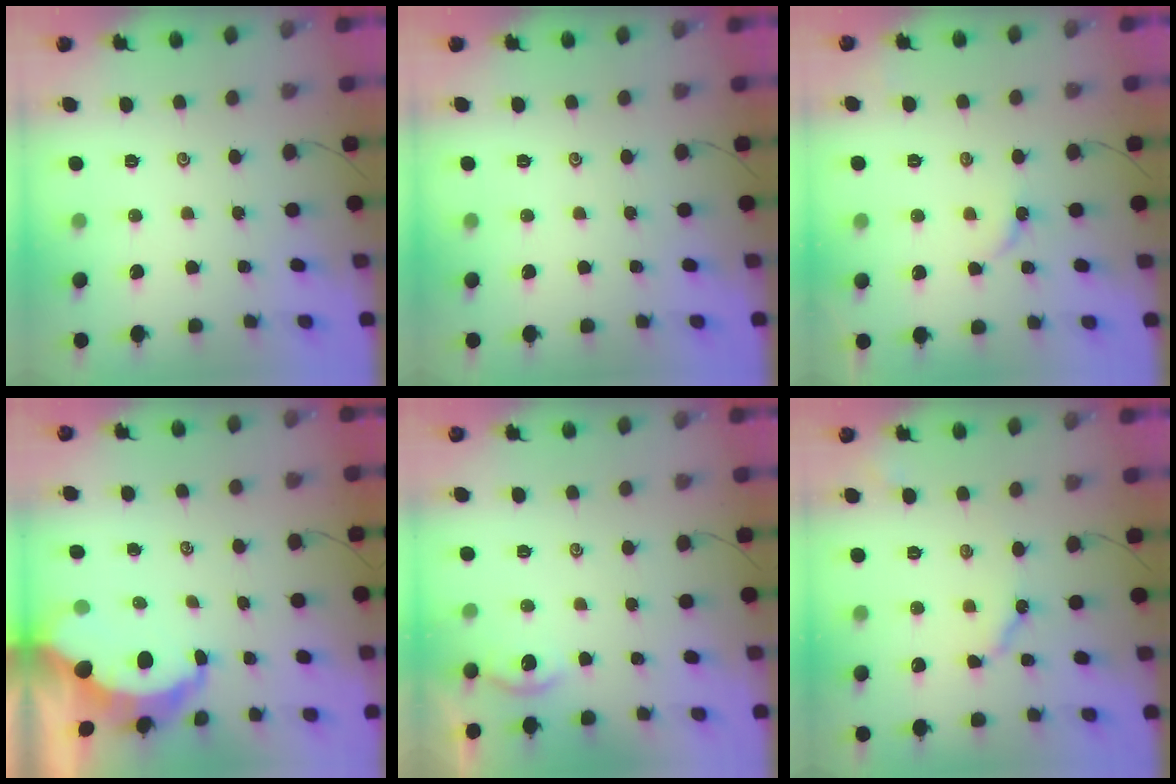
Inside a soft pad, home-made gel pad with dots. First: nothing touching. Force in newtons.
{"total": 0.0}
{"total": 3.3, "press": 3.2, "slide": 0.5}
{"total": 5.9, "press": 5.9, "slide": 0.6}
{"total": 2.6, "press": 2.6, "slide": 0.3}
{"total": 5.1, "press": 5.1, "slide": 0.3}